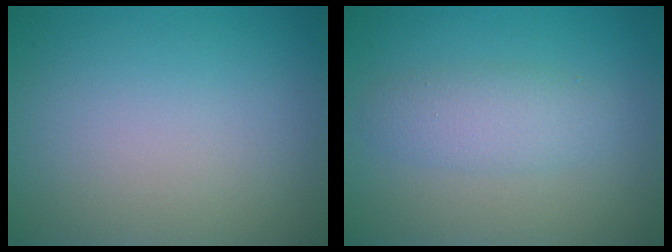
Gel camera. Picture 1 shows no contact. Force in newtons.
{"total": 2.7, "press": 2.7, "slide": 0.1}